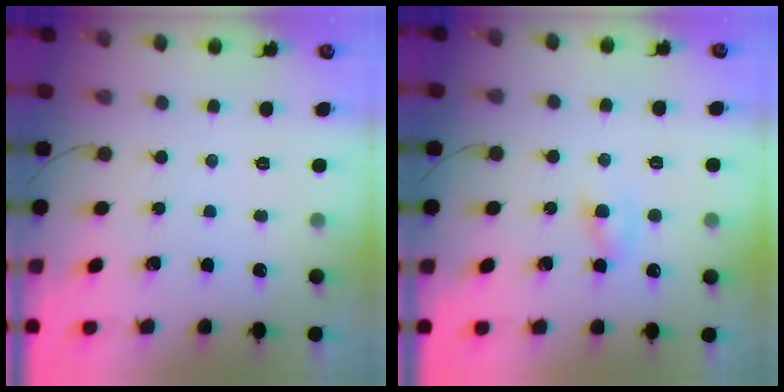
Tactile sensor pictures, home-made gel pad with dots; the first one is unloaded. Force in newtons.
{"total": 2.4, "press": 2.1, "slide": 1.2}